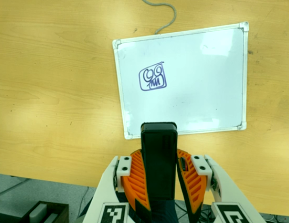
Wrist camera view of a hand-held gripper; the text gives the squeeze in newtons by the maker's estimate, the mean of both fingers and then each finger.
{"total": 11.4, "left": 8.7, "right": 14.1}